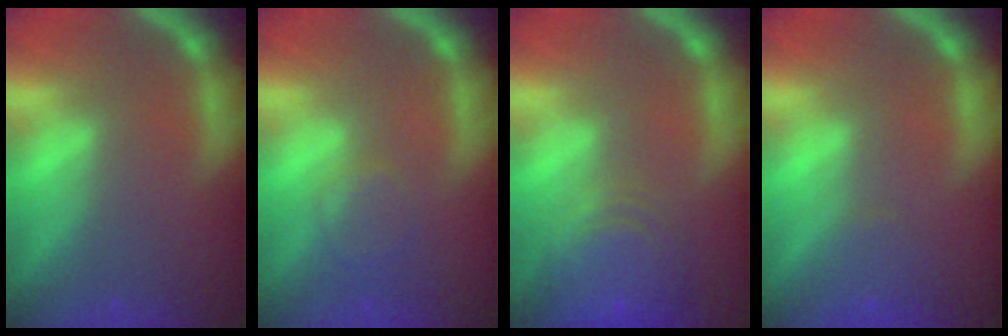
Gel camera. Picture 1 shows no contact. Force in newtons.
{"total": 2.4}
{"total": 7.5}
{"total": 1.4}